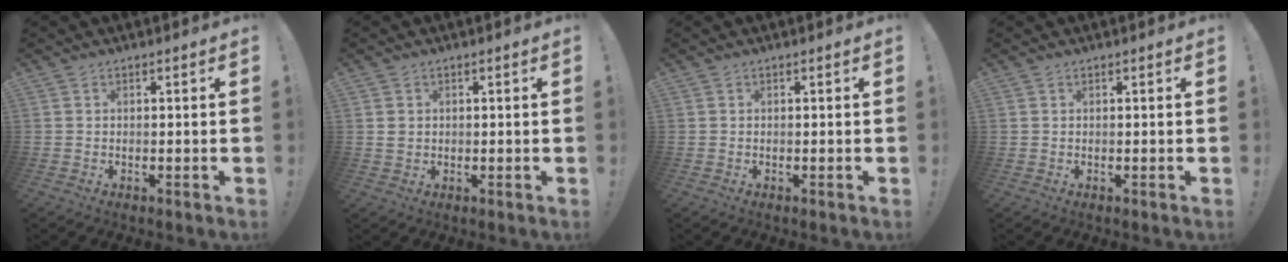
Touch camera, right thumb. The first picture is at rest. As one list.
[{"total": 1.7, "force": [0.6, 1.5, 0.4], "torque": [-0.003, 0.002, 0.011]}, {"total": 0.0}, {"total": 0.0}]